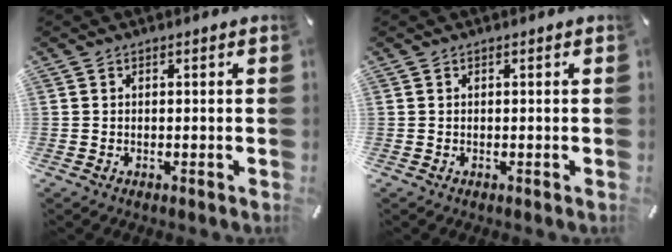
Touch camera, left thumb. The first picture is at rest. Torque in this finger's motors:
{"motor_torque": [-0.19, -0.23, -0.13, 0.02, 0.01]}